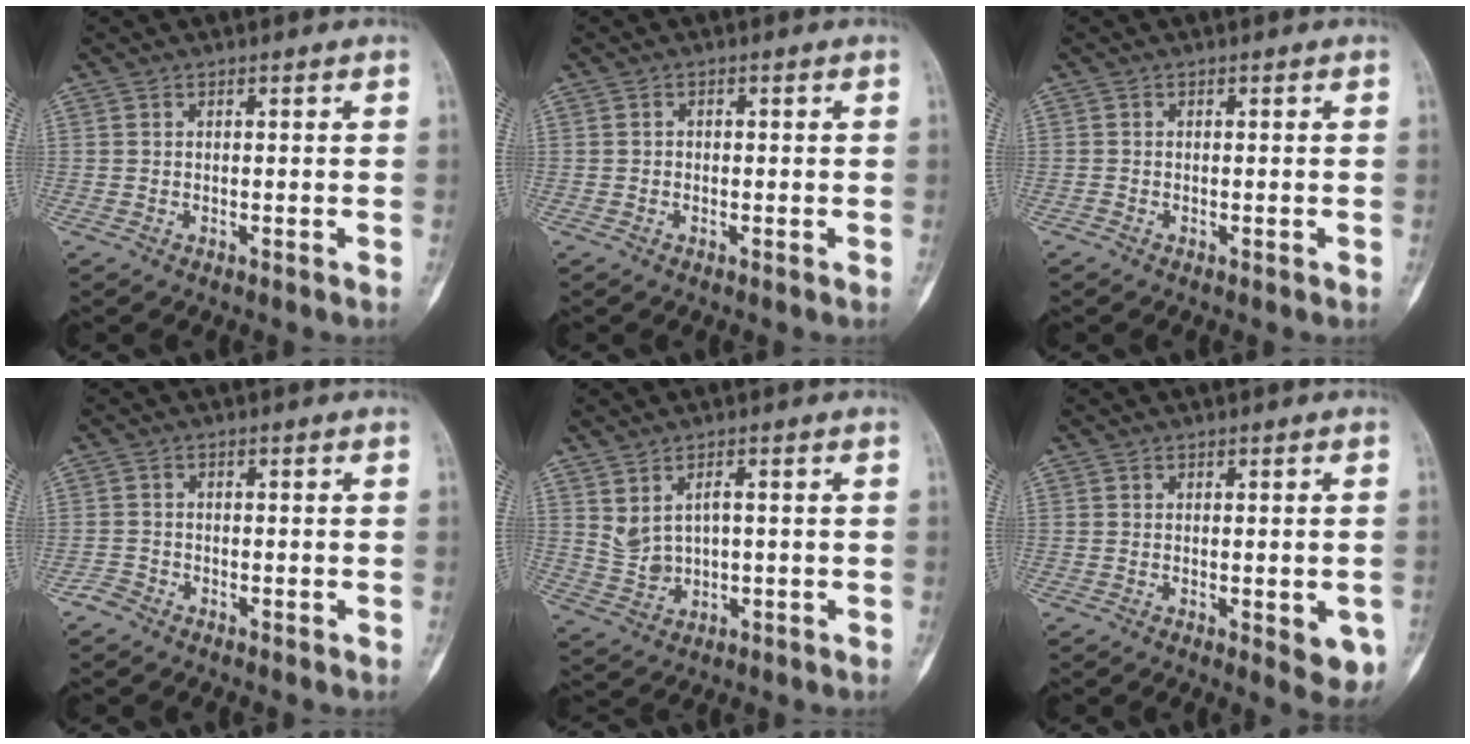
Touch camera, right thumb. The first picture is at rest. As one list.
[{"total": 0.5, "force": [-0.1, 0.5, 0.2], "torque": [0.004, 0.003, -0.004]}, {"total": 0.5, "force": [-0.4, 0.1, 0.3], "torque": [-0.002, -0.001, -0.008]}, {"total": 1.7, "force": [-1.5, 0.8, 0.1], "torque": [0.001, 0.001, -0.035]}, {"total": 5.2, "force": [1.2, 3.1, 4.0], "torque": [-0.070, -0.002, 0.036]}, {"total": 6.4, "force": [-1.8, 2.3, 5.7], "torque": [-0.054, -0.008, -0.015]}]